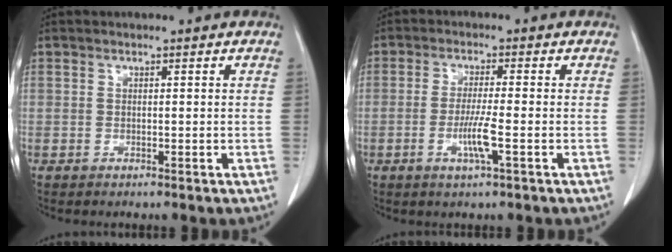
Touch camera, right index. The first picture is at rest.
{"total": 4.8, "force": [-1.6, -0.1, 4.6], "torque": [-0.088, -0.009, -0.031]}